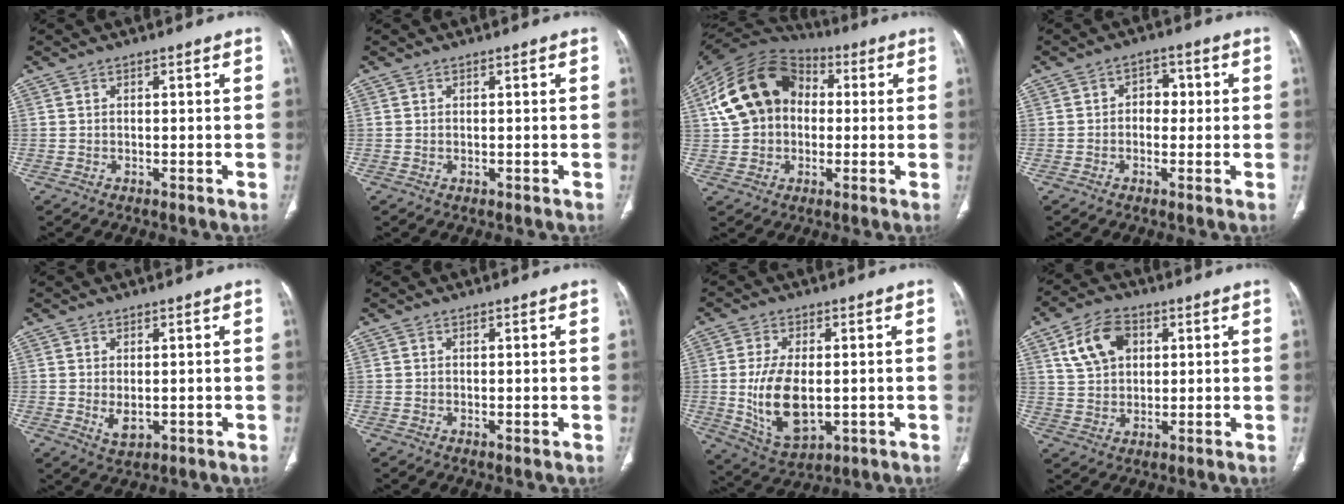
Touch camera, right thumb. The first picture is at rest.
{"total": 0.0}
{"total": 17.5, "force": [2.1, 13.6, 10.8], "torque": [-0.188, 0.032, 0.030]}
{"total": 4.5, "force": [0.1, 3.4, 3.0], "torque": [-0.014, 0.012, -0.006]}
{"total": 3.5, "force": [-0.3, 2.0, 2.9], "torque": [-0.045, -0.007, 0.007]}
{"total": 0.5, "force": [0.0, 0.2, 0.5], "torque": [-0.013, -0.005, 0.002]}
{"total": 12.7, "force": [-0.9, 6.9, 10.7], "torque": [-0.197, -0.013, 0.001]}
{"total": 9.9, "force": [3.6, 6.8, 6.2], "torque": [-0.099, 0.000, 0.067]}